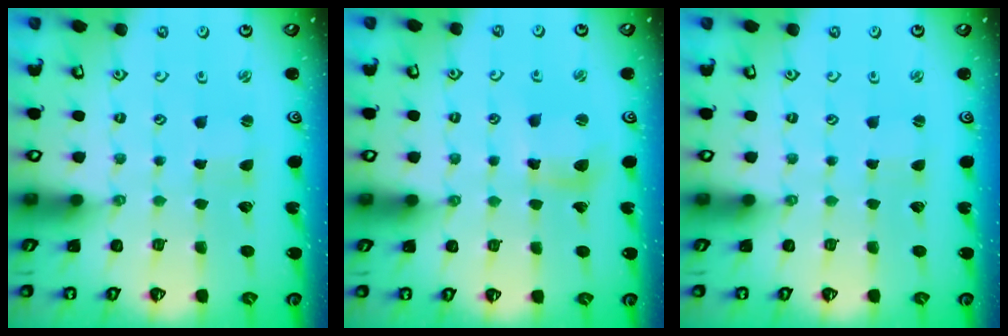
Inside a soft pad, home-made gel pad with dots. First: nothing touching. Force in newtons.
{"total": 8.0, "press": 7.9, "slide": 1.4}
{"total": 0.0}